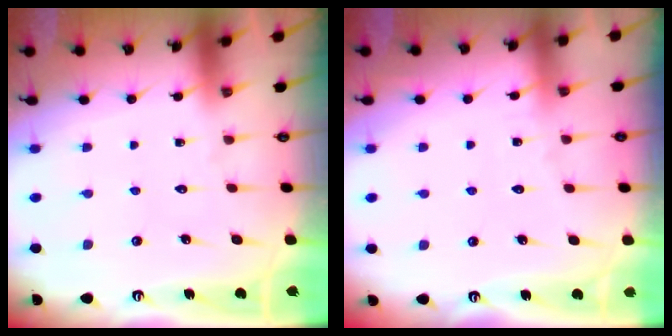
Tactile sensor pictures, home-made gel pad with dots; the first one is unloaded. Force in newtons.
{"total": 3.0, "press": 2.9, "slide": 0.3}